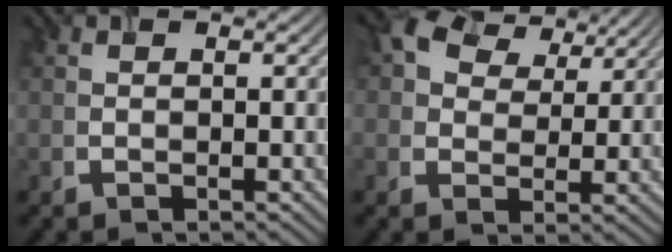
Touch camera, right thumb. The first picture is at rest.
{"total": 6.0, "force": [3.7, 4.1, 2.4], "torque": [-0.047, 0.009, 0.068]}